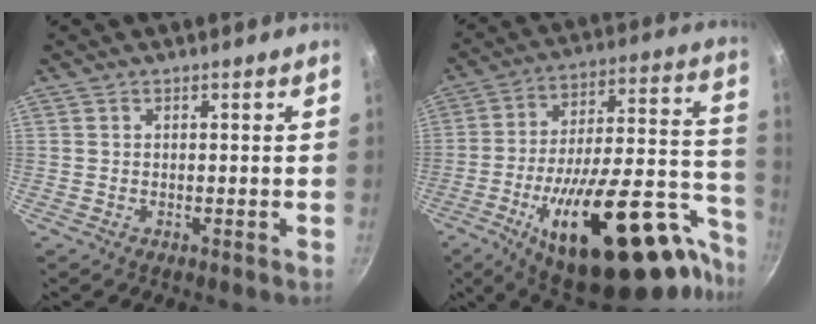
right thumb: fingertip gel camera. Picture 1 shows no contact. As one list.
[{"total": 34.4, "force": [-17.2, 13.6, 26.5], "torque": [-0.336, 0.084, -0.250]}]